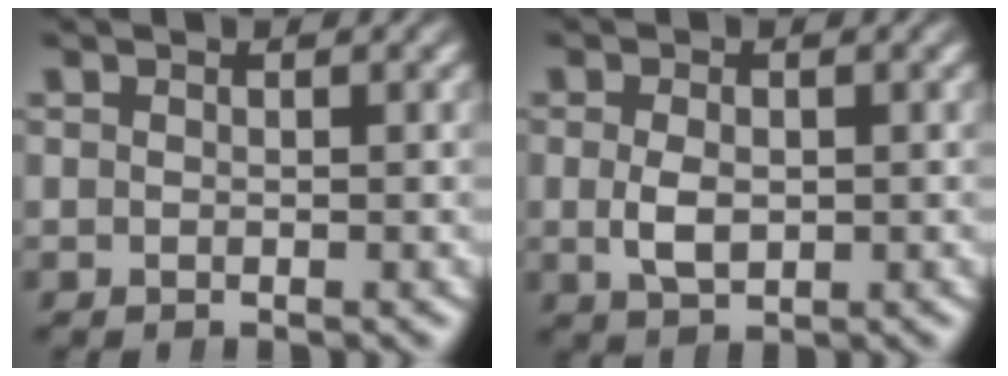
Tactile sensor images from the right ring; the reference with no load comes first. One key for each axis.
{"total": 1.9, "fx": -0.2, "fy": 1.1, "fz": 1.6, "tx": -0.040, "ty": -0.015, "tz": 0.007}